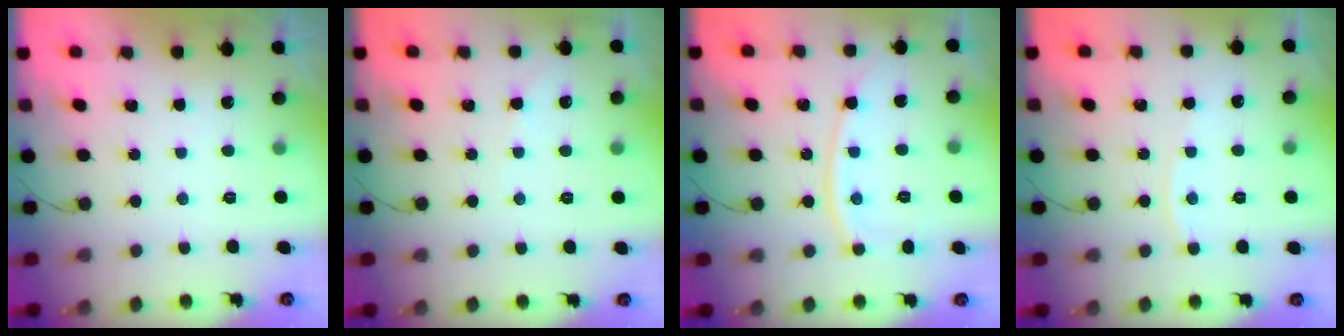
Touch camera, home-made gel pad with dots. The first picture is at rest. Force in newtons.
{"total": 2.7, "press": 2.7, "slide": 0.4}
{"total": 8.9, "press": 8.9, "slide": 0.1}
{"total": 2.8, "press": 2.8, "slide": 0.4}